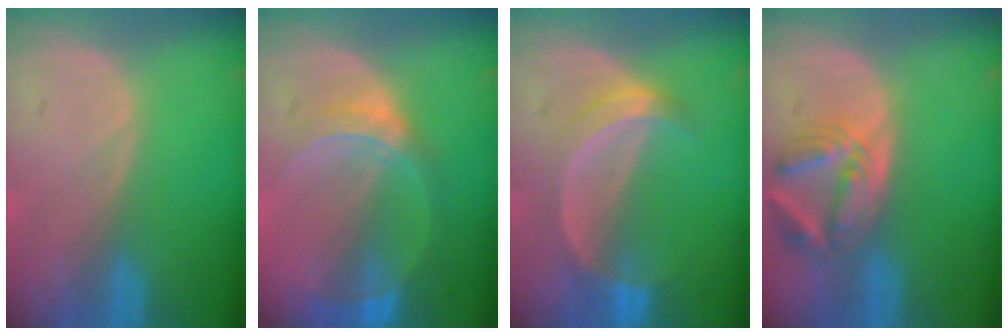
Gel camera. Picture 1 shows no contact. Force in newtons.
{"total": 6.5, "press": 5.7, "slide": 3.1}
{"total": 5.0, "press": 5.0, "slide": 0.2}
{"total": 6.1, "press": 6.1, "slide": 0.2}